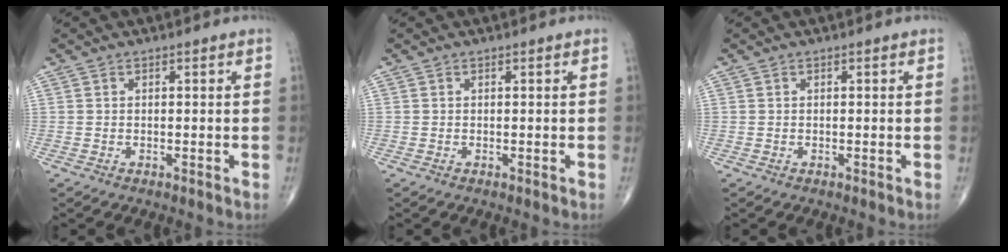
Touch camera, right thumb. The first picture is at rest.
{"total": 0.0}
{"total": 0.0}